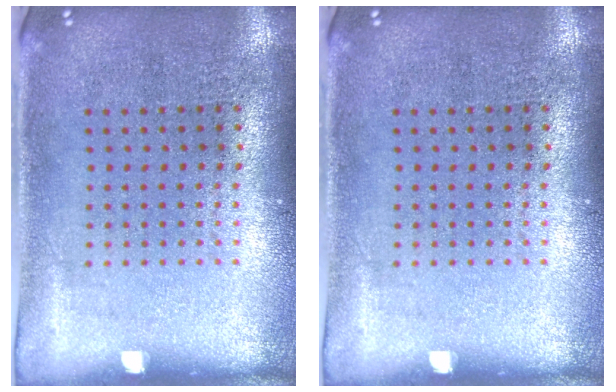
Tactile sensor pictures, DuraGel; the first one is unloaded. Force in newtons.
{"total": 0.0}